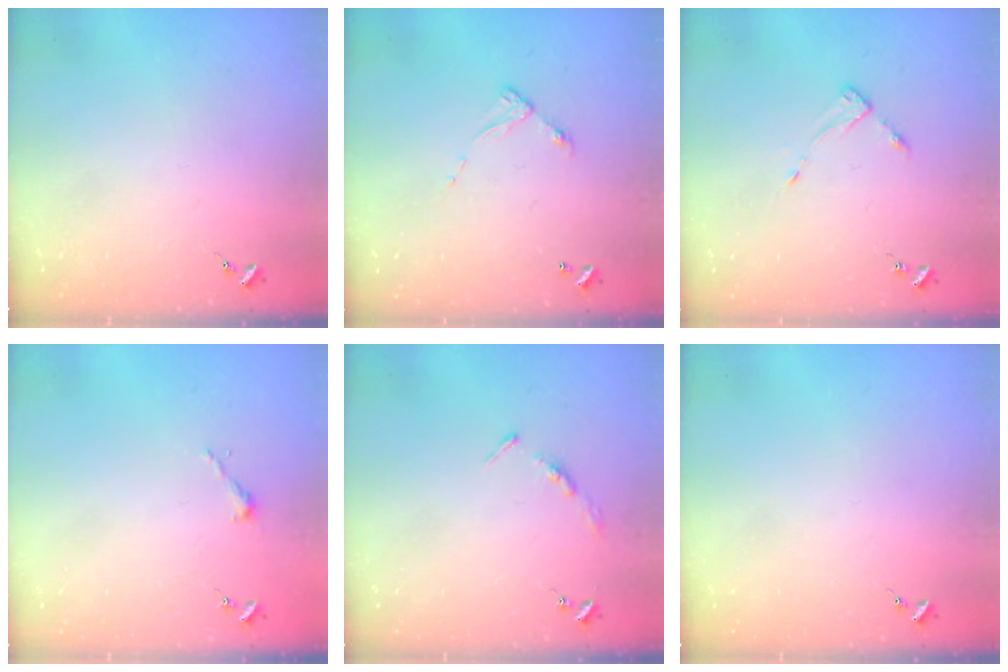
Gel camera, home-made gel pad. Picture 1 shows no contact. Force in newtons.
{"total": 6.1, "press": 6.1, "slide": 0.5}
{"total": 4.1, "press": 4.1, "slide": 0.4}
{"total": 2.5, "press": 2.5, "slide": 0.2}
{"total": 3.5, "press": 3.5, "slide": 0.4}
{"total": 0.0}